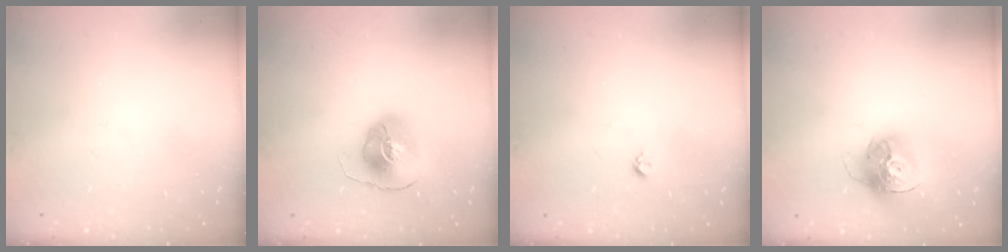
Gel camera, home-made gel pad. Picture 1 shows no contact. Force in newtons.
{"total": 8.7, "press": 8.7, "slide": 0.6}
{"total": 3.3, "press": 3.3, "slide": 0.5}
{"total": 15.1, "press": 15.0, "slide": 1.5}